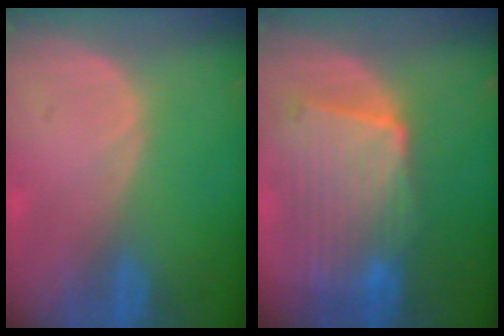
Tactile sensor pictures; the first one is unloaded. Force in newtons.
{"total": 10.2, "press": 9.0, "slide": 4.7}